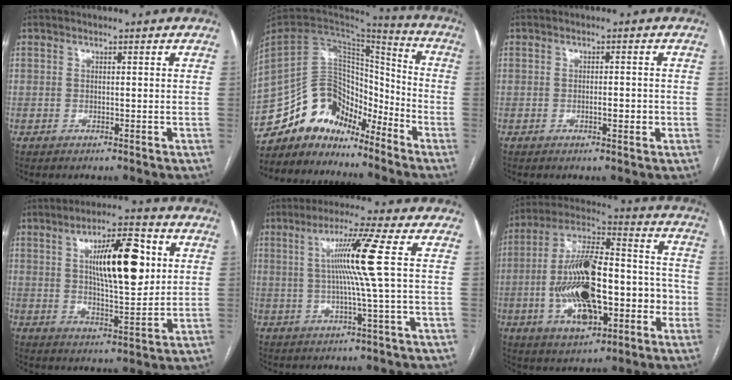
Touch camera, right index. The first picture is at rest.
{"total": 14.7, "force": [-12.5, 7.1, 3.3], "torque": [-0.057, 0.071, -0.222]}
{"total": 2.2, "force": [-0.6, 0.6, 2.0], "torque": [-0.035, 0.000, -0.008]}
{"total": 13.5, "force": [3.4, 3.5, 12.6], "torque": [-0.205, 0.009, 0.055]}
{"total": 8.9, "force": [1.2, -2.2, 8.5], "torque": [-0.152, 0.004, 0.029]}
{"total": 20.4, "force": [-4.5, 8.2, 18.2], "torque": [-0.341, 0.025, -0.070]}